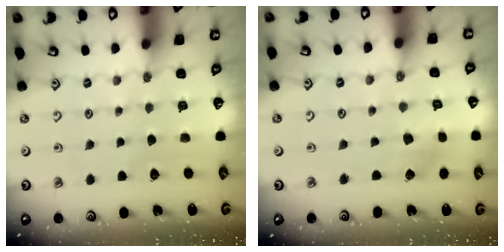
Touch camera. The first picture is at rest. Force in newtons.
{"total": 2.3, "press": 2.2, "slide": 0.4}